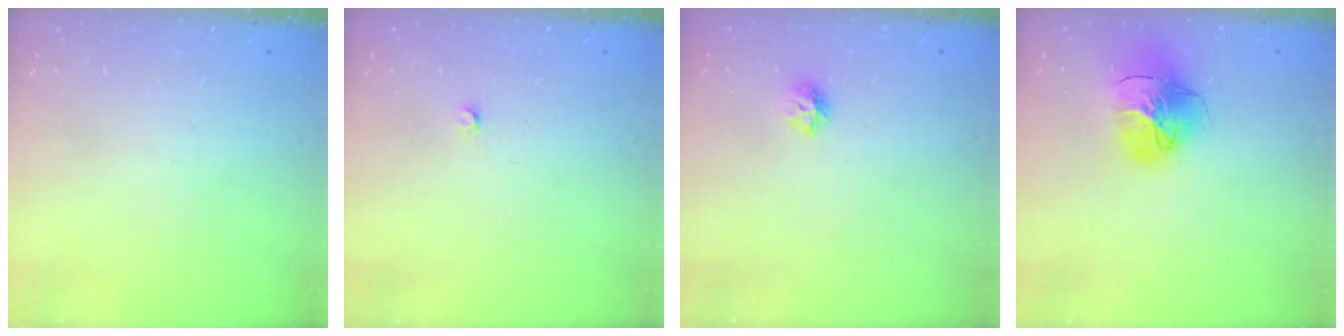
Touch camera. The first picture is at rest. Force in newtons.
{"total": 2.5, "press": 2.5, "slide": 0.4}
{"total": 6.7, "press": 6.7, "slide": 0.8}
{"total": 16.2, "press": 16.1, "slide": 1.6}